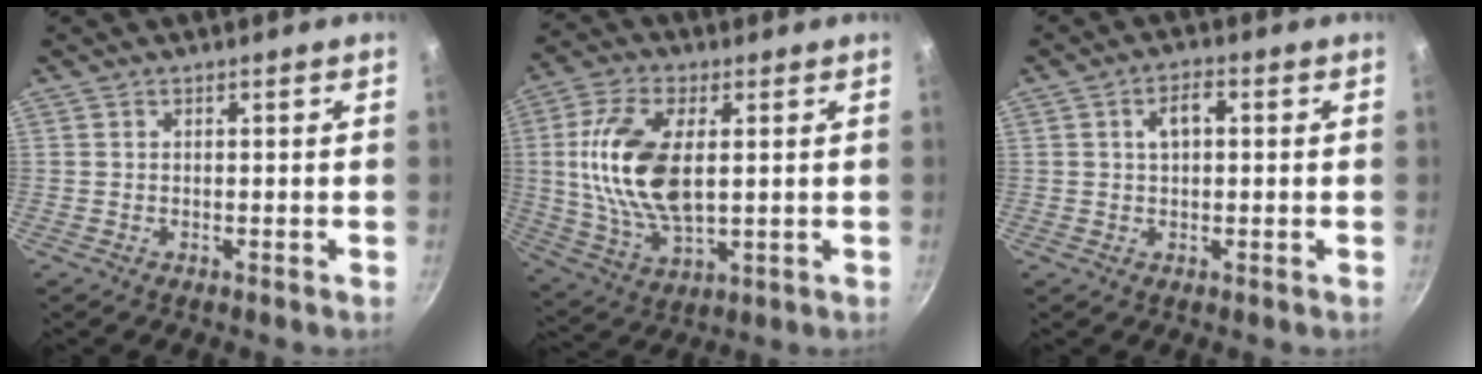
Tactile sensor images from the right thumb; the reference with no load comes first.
{"total": 16.7, "force": [2.0, 8.4, 14.3], "torque": [-0.287, -0.007, 0.043]}
{"total": 3.9, "force": [0.8, 2.1, 3.1], "torque": [-0.053, 0.010, 0.012]}